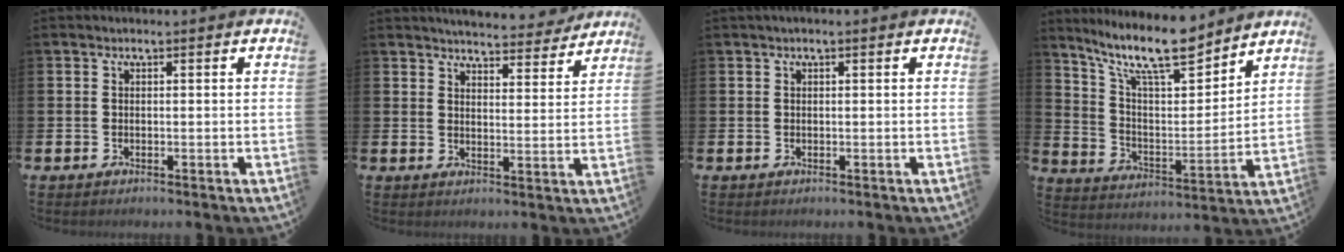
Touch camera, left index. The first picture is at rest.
{"total": 5.1, "force": [5.1, 0.6, 0.3], "torque": [-0.016, -0.038, 0.089]}
{"total": 0.5, "force": [0.3, 0.1, 0.5], "torque": [-0.009, 0.002, 0.004]}
{"total": 12.5, "force": [10.4, 3.2, 6.2], "torque": [-0.145, -0.055, 0.185]}